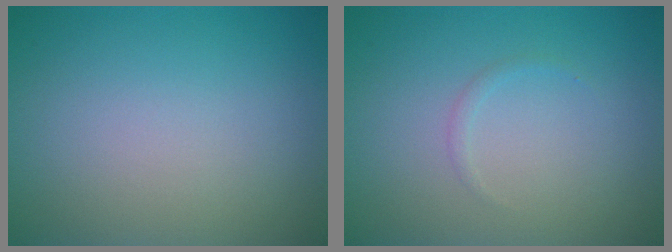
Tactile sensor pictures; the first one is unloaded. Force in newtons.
{"total": 0.5, "press": 0.5, "slide": 0.1}